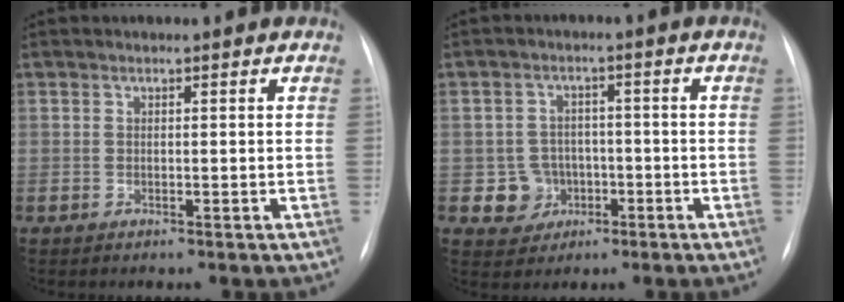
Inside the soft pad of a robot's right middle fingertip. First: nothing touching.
{"total": 5.0, "force": [-1.5, 4.8, 0.5], "torque": [-0.002, 0.013, -0.017]}